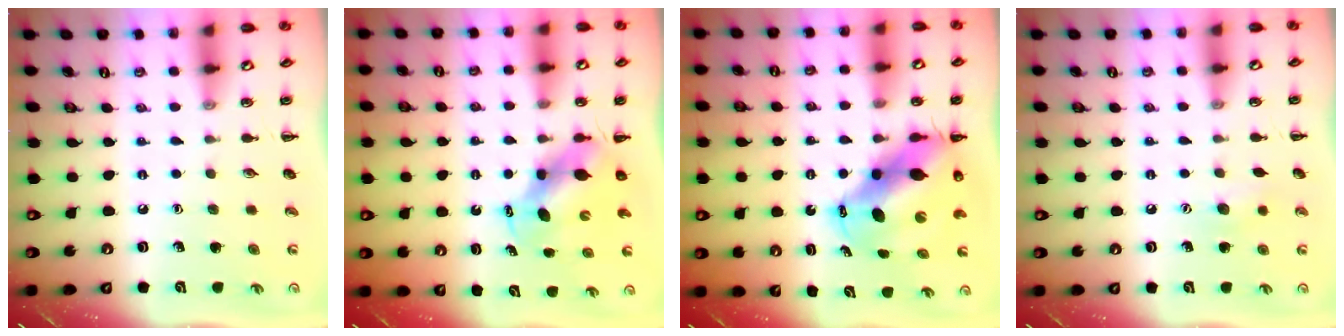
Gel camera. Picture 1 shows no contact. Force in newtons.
{"total": 5.8, "press": 5.8, "slide": 0.9}
{"total": 12.4, "press": 12.0, "slide": 3.4}
{"total": 6.6, "press": 6.4, "slide": 1.6}